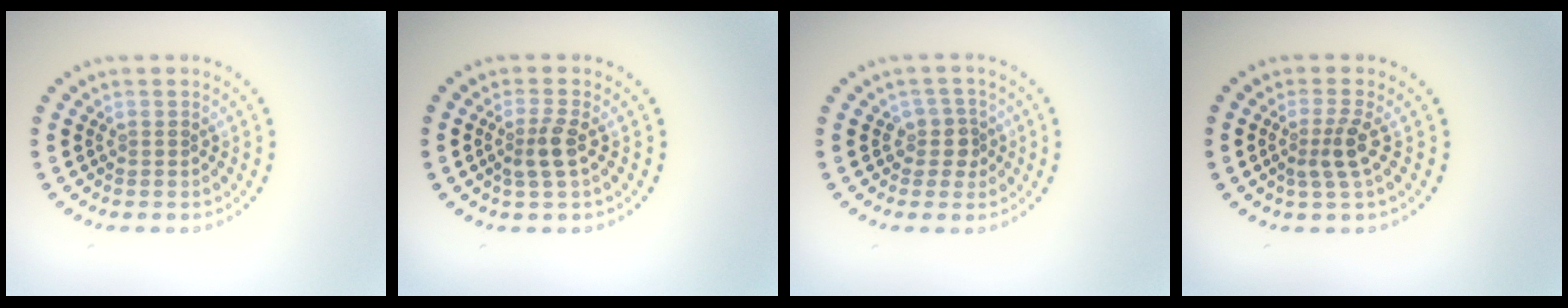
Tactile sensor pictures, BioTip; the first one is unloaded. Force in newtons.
{"total": 2.2, "press": 1.9, "slide": 1.2}
{"total": 2.0, "press": 1.5, "slide": 1.2}
{"total": 2.3, "press": 1.7, "slide": 1.5}